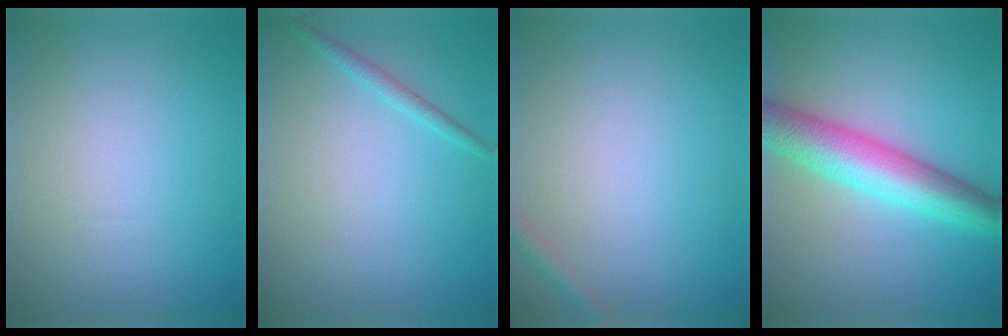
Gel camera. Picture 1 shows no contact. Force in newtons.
{"total": 1.1, "press": 1.1, "slide": 0.1}
{"total": 1.0, "press": 1.0, "slide": 0.0}
{"total": 7.2, "press": 7.2, "slide": 0.1}